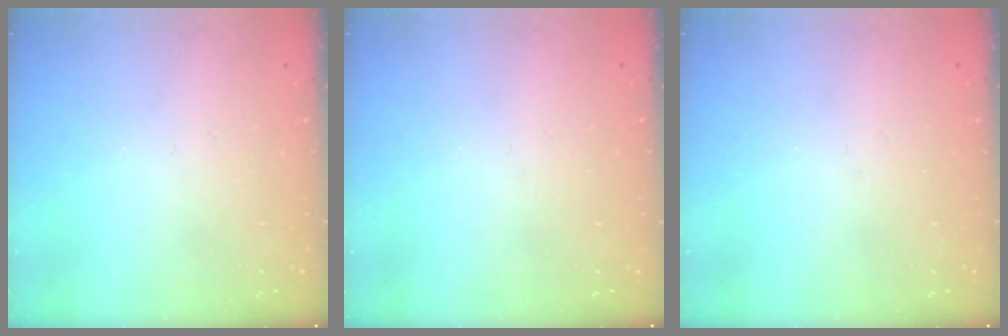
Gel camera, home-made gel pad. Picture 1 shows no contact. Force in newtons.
{"total": 0.0}
{"total": 0.0}